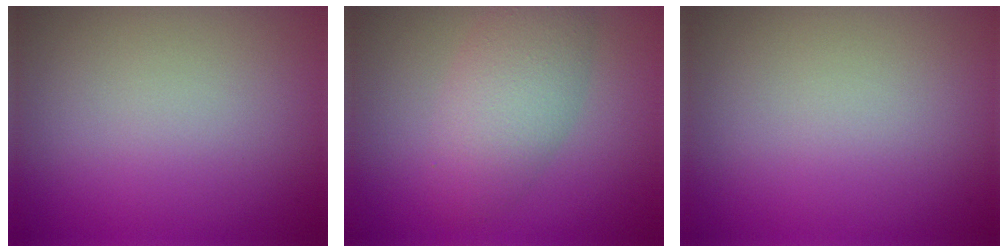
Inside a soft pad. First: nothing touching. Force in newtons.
{"total": 4.7, "press": 4.7, "slide": 0.1}
{"total": 0.0}